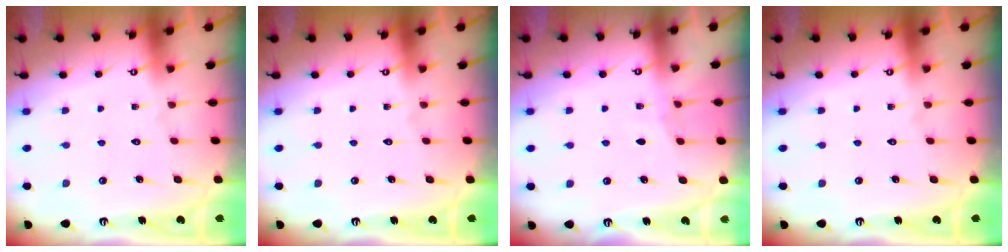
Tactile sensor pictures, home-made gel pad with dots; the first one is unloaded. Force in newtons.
{"total": 0.0}
{"total": 3.2, "press": 3.1, "slide": 0.4}
{"total": 0.0}